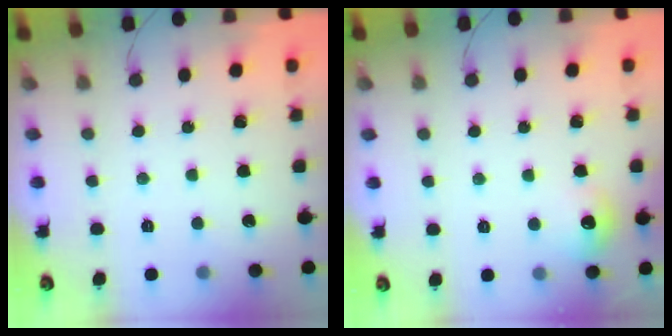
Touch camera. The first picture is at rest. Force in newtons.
{"total": 6.3, "press": 6.2, "slide": 1.2}